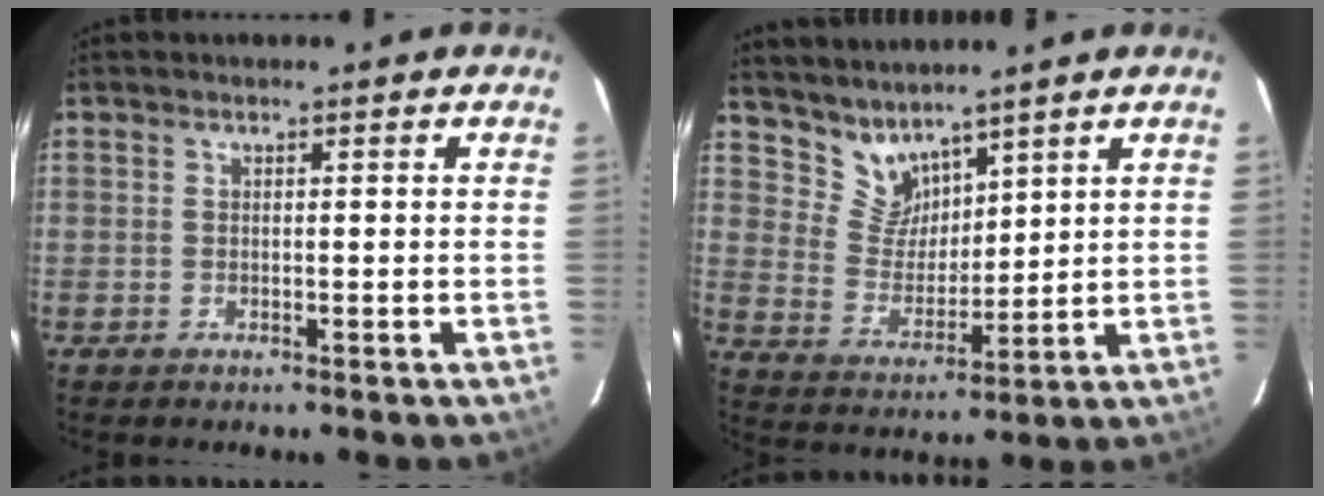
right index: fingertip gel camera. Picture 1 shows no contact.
{"total": 6.9, "force": [6.1, 3.1, 1.3], "torque": [-0.019, 0.000, 0.128]}